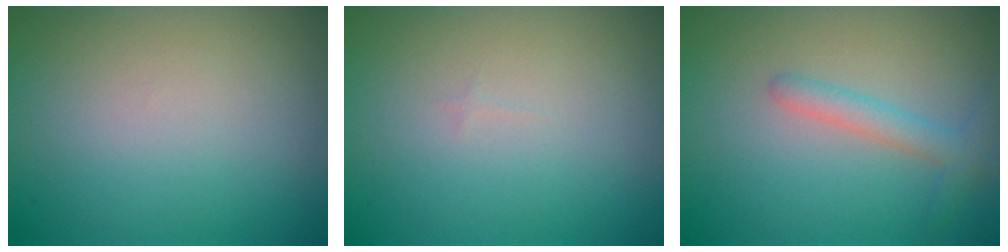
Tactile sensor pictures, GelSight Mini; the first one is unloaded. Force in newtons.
{"total": 0.0}
{"total": 2.1, "press": 2.1, "slide": 0.1}